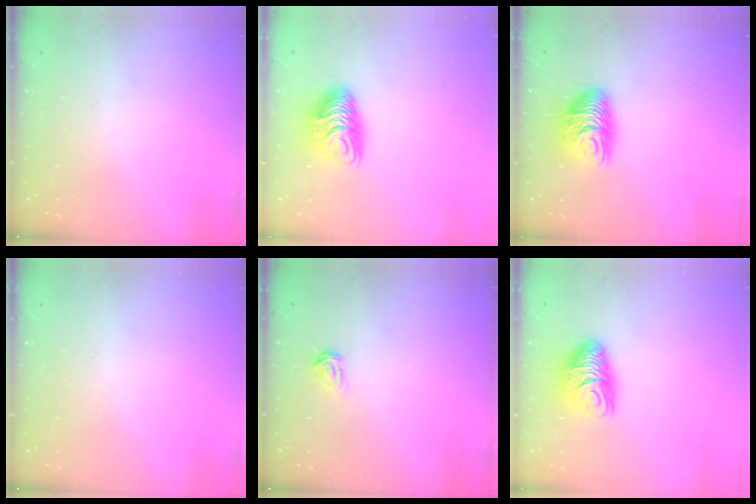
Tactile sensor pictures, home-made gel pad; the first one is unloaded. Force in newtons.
{"total": 10.3, "press": 10.3, "slide": 0.4}
{"total": 9.1, "press": 9.1, "slide": 0.9}
{"total": 0.0}
{"total": 2.3, "press": 2.3, "slide": 0.3}
{"total": 9.5, "press": 9.5, "slide": 0.4}